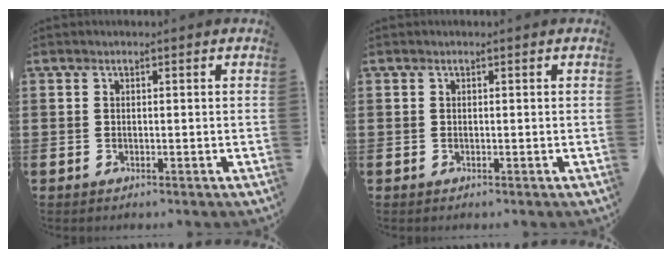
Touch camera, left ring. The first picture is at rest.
{"total": 0.0}